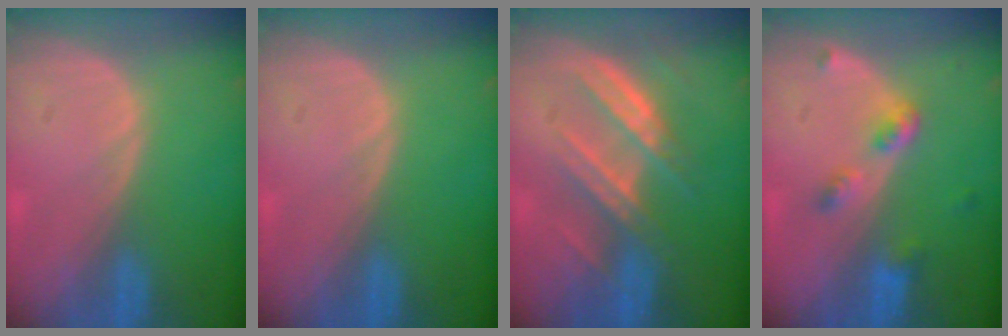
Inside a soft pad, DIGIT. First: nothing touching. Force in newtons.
{"total": 0.0}
{"total": 7.0, "press": 6.9, "slide": 1.1}
{"total": 4.2, "press": 3.8, "slide": 1.7}